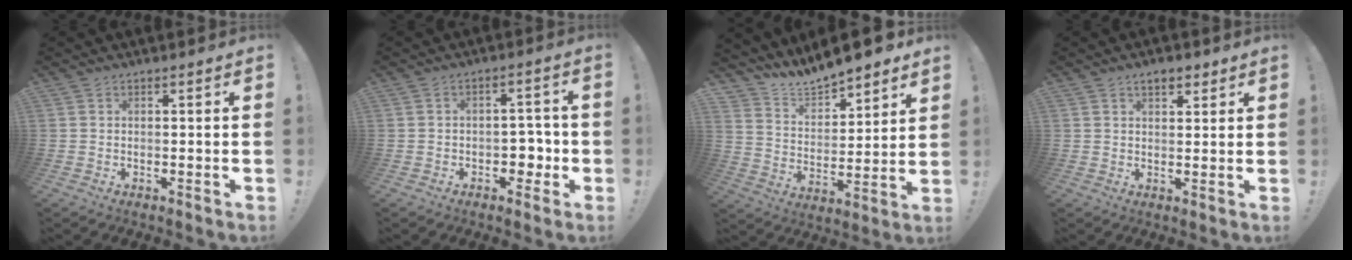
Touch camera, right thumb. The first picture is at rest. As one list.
[{"total": 5.6, "force": [-1.7, 4.5, 2.9], "torque": [-0.033, 0.014, -0.026]}, {"total": 10.8, "force": [10.5, 1.7, 1.9], "torque": [-0.060, -0.095, 0.188]}, {"total": 4.1, "force": [2.7, 2.2, 2.2], "torque": [-0.026, -0.009, 0.045]}]